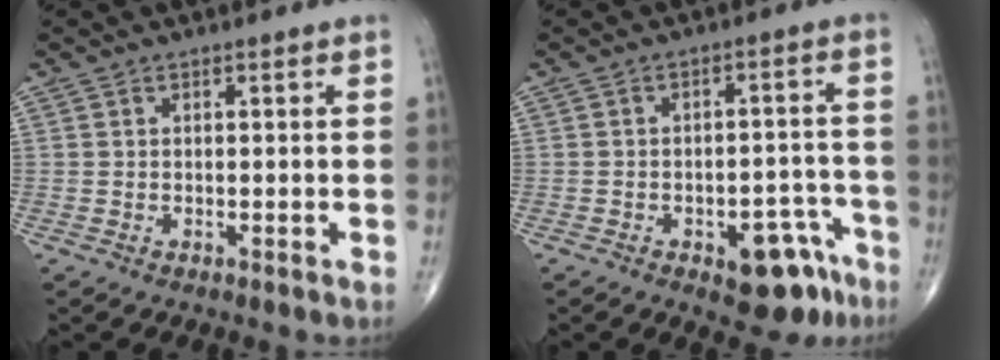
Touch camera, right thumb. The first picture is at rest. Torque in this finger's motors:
{"motor_torque": [3.77, 1.24, 0.39, -0.92, 0.02]}